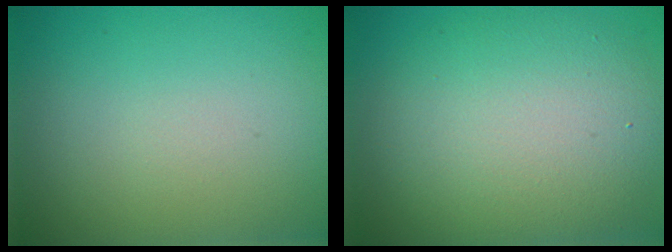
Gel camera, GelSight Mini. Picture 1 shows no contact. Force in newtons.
{"total": 8.6, "press": 8.6, "slide": 0.3}